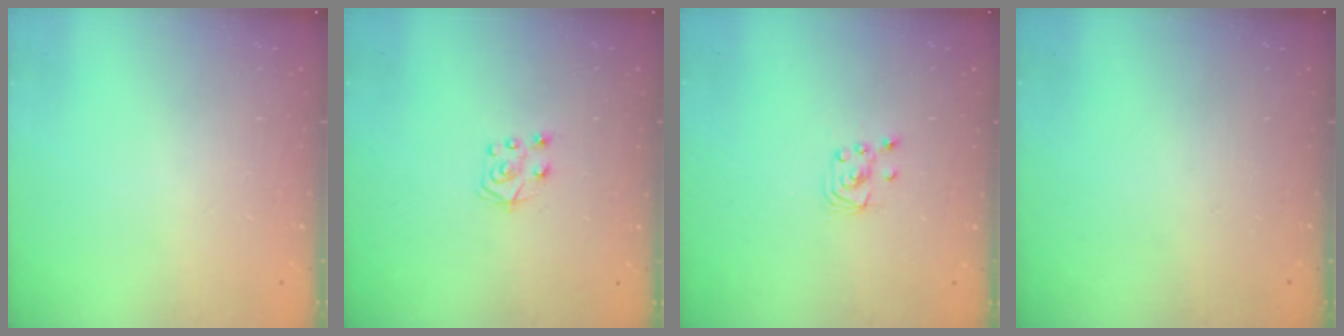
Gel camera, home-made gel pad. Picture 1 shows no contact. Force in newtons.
{"total": 5.7, "press": 5.7, "slide": 0.5}
{"total": 2.7, "press": 2.7, "slide": 0.2}
{"total": 0.0}